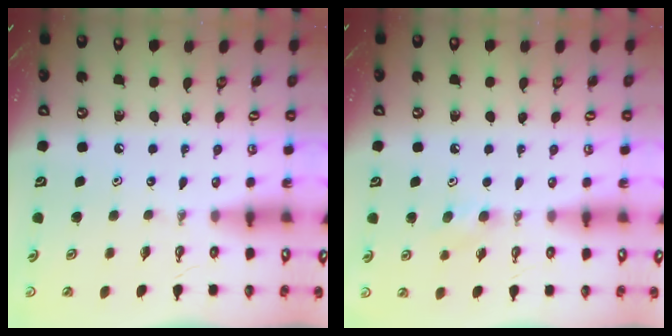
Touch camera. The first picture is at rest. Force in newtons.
{"total": 5.2, "press": 4.5, "slide": 2.5}